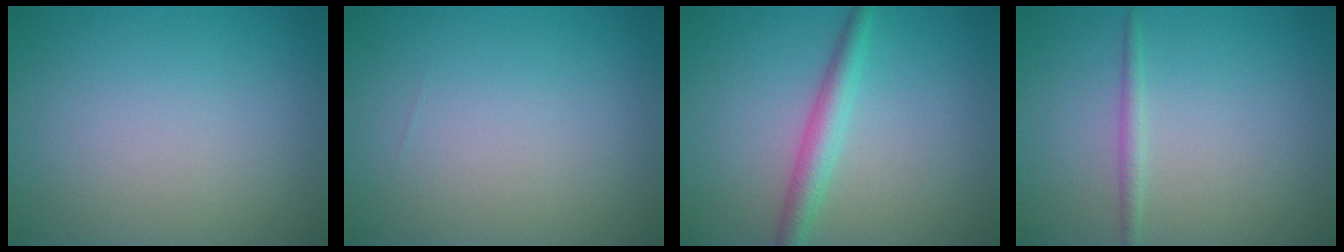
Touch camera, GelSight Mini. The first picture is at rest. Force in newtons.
{"total": 0.0}
{"total": 2.9, "press": 2.9, "slide": 0.1}
{"total": 1.2, "press": 1.2, "slide": 0.0}